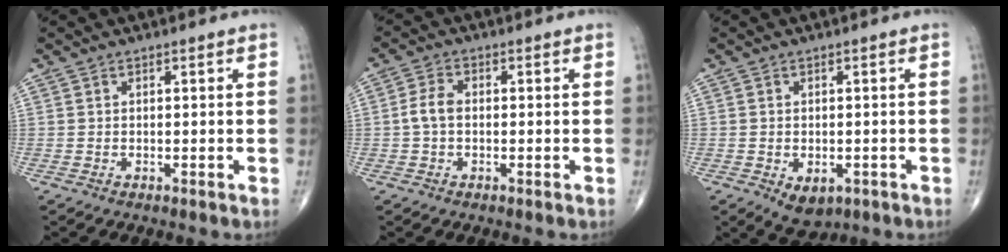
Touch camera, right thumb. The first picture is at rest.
{"total": 3.7, "force": [-0.3, 2.4, 2.8], "torque": [-0.059, 0.010, -0.012]}
{"total": 4.8, "force": [-1.8, 3.1, 3.2], "torque": [-0.042, 0.003, -0.014]}